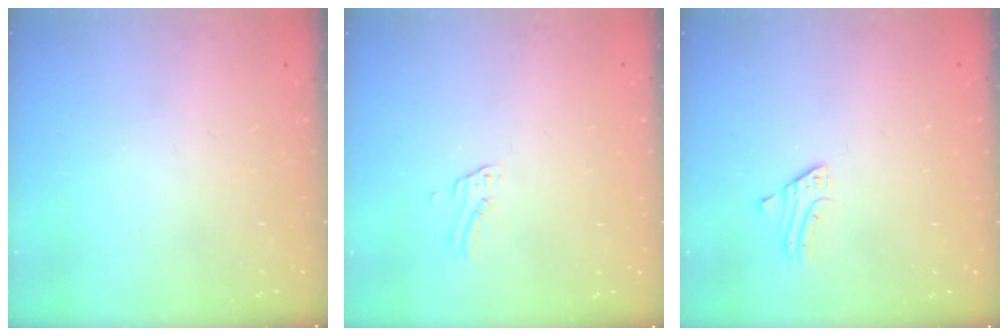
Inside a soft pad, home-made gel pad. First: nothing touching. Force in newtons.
{"total": 2.7, "press": 2.7, "slide": 0.1}
{"total": 2.2, "press": 2.2, "slide": 0.2}